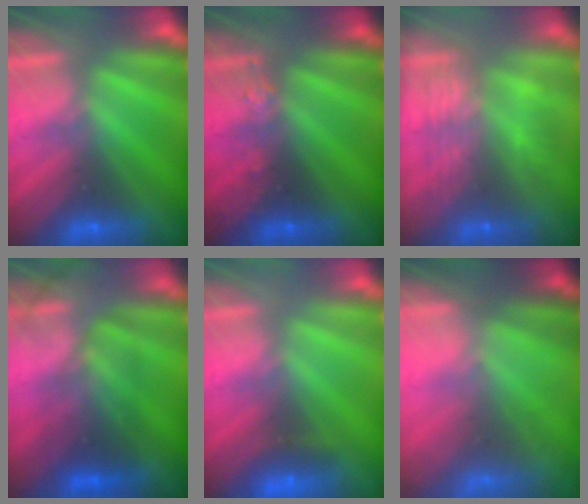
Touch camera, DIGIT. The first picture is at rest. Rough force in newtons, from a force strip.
{"total": 2.4}
{"total": 6.8}
{"total": 2.9}
{"total": 2.3}
{"total": 7.4}